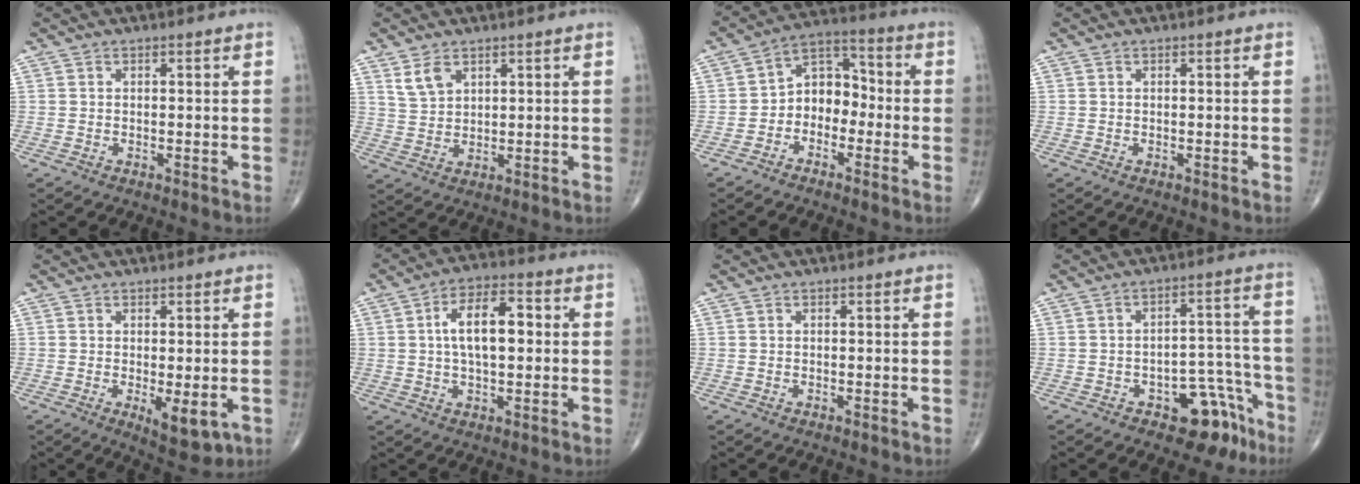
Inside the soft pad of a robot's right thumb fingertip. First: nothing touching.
{"total": 4.3, "force": [2.6, 2.6, 2.3], "torque": [-0.037, -0.013, 0.059]}
{"total": 8.4, "force": [-2.0, 6.3, 5.1], "torque": [-0.045, 0.044, -0.054]}
{"total": 0.0}
{"total": 5.9, "force": [-1.4, 2.3, 5.3], "torque": [-0.070, -0.017, -0.010]}
{"total": 10.7, "force": [1.3, 5.2, 9.3], "torque": [-0.148, 0.018, 0.018]}
{"total": 0.0}
{"total": 10.6, "force": [-6.3, 5.7, 6.3], "torque": [-0.033, 0.063, -0.082]}